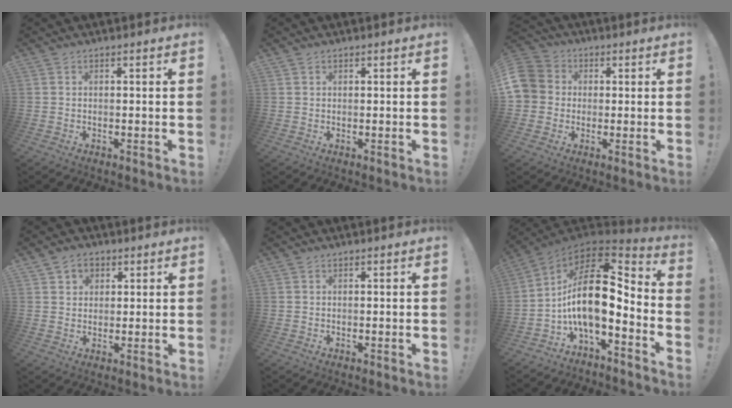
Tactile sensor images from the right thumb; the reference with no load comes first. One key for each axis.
{"total": 0.6, "fx": 0.5, "fy": 0.5, "fz": 0.0, "tx": 0.002, "ty": -0.001, "tz": 0.009}
{"total": 8.6, "fx": 0.4, "fy": 7.9, "fz": 3.4, "tx": -0.065, "ty": 0.010, "tz": 0.010}
{"total": 5.2, "fx": 2.6, "fy": 4.1, "fz": 1.9, "tx": -0.022, "ty": -0.009, "tz": 0.046}
{"total": 0.0}
{"total": 19.5, "fx": 0.0, "fy": 8.7, "fz": 17.4, "tx": -0.321, "ty": -0.004, "tz": 0.002}